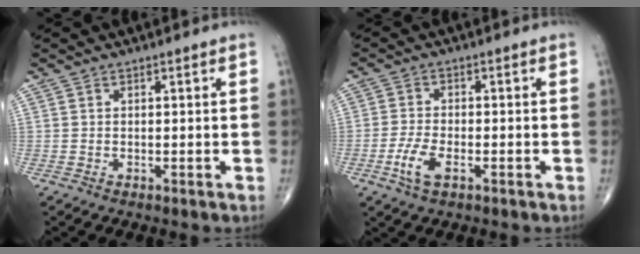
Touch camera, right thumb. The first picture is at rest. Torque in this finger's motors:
{"motor_torque": [0.00, 0.10, 0.19, 0.31, 0.18]}